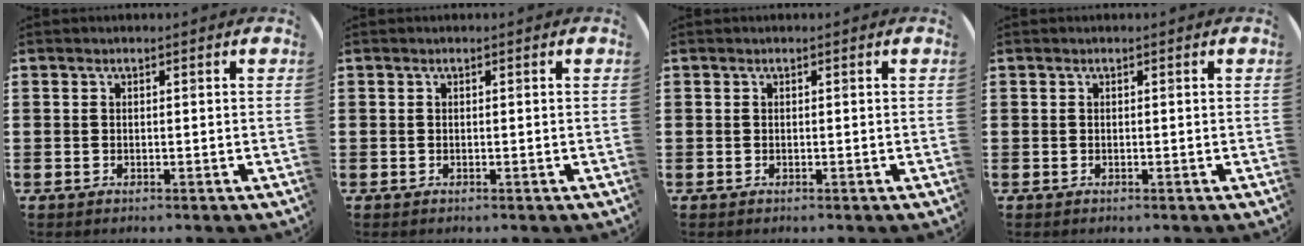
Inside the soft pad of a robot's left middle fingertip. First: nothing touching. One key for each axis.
{"total": 0.0}
{"total": 0.0}
{"total": 0.0}